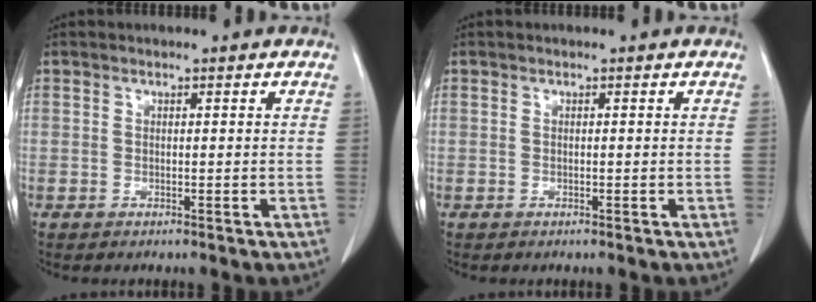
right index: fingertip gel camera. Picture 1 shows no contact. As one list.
[{"total": 0.0}]